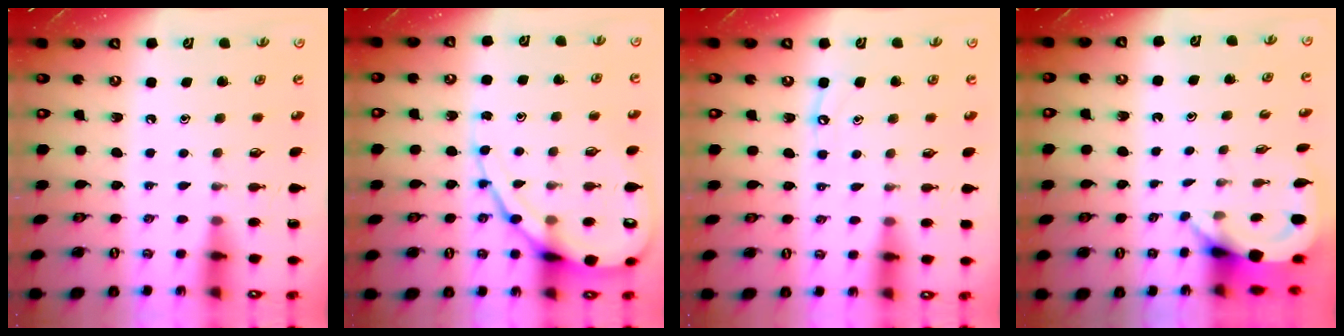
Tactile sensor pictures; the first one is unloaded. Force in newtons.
{"total": 13.0, "press": 13.0, "slide": 1.3}
{"total": 4.9, "press": 4.9, "slide": 0.5}
{"total": 3.8, "press": 3.7, "slide": 0.3}